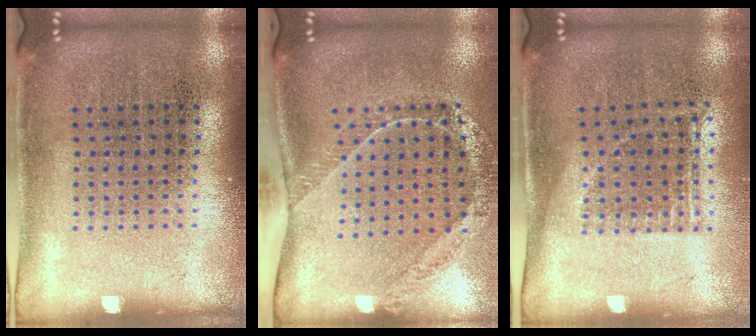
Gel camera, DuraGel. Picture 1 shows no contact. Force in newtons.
{"total": 1.7, "press": 1.5, "slide": 0.8}
{"total": 1.2, "press": 0.9, "slide": 0.8}